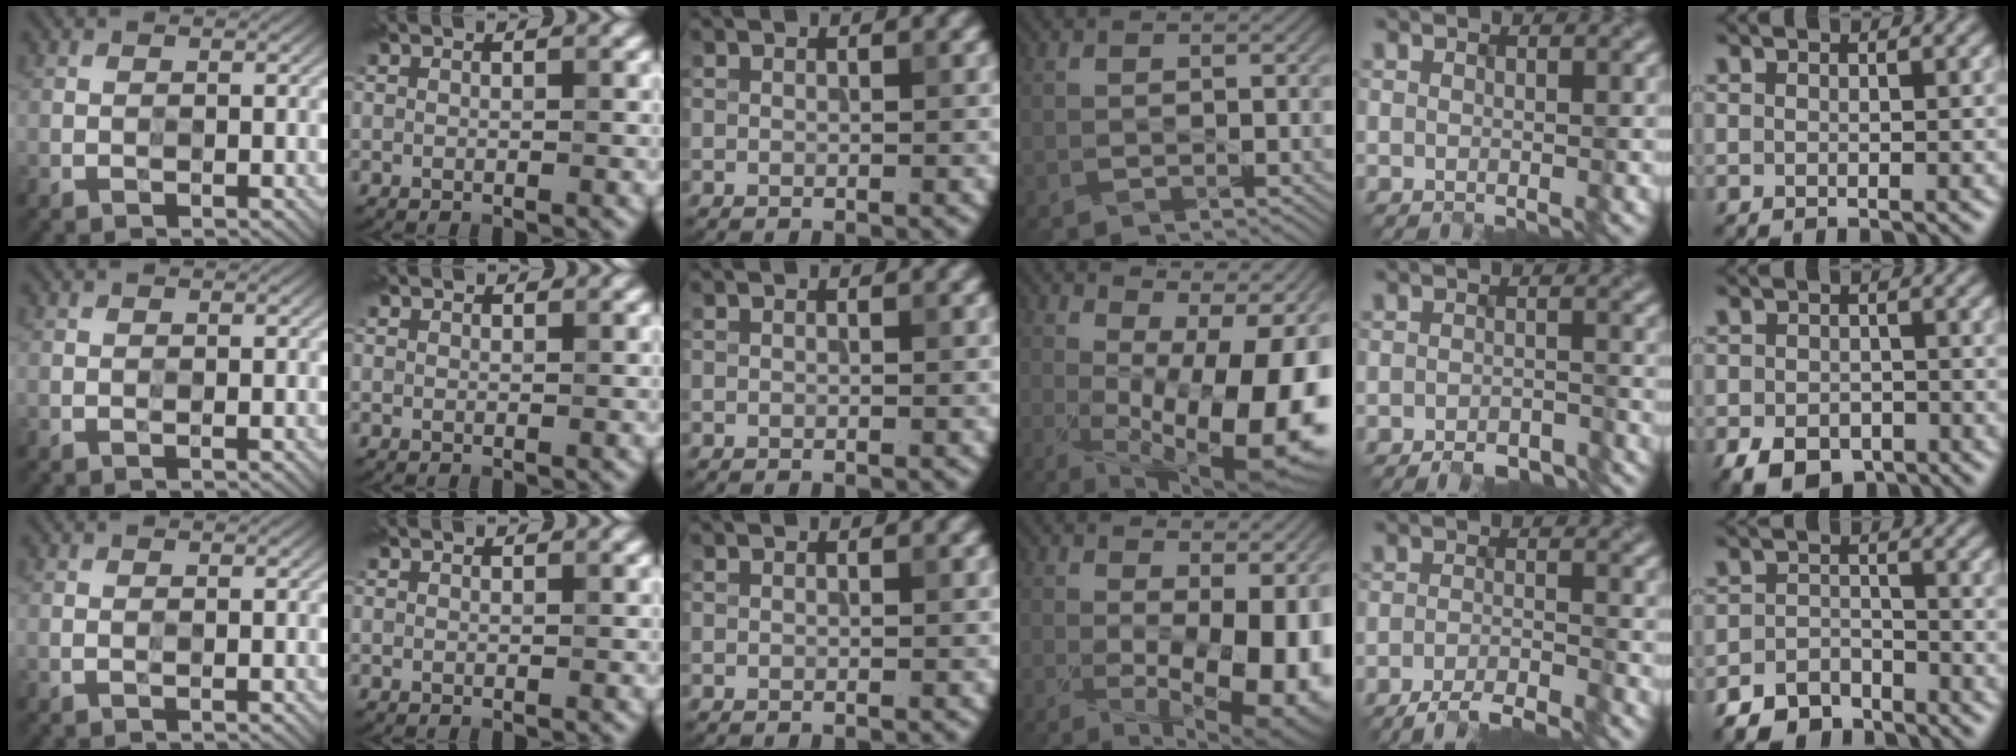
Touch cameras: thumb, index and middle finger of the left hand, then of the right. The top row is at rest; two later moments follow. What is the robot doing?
{"motion": "extract", "object": "keycard holder"}